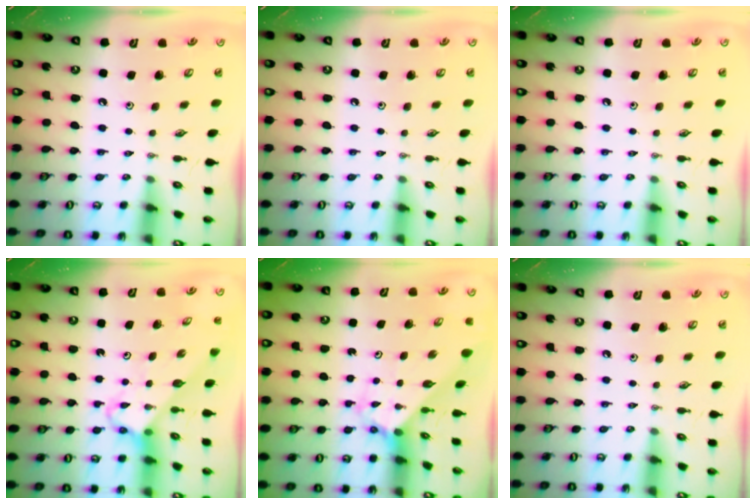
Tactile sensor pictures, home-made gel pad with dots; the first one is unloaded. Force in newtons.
{"total": 0.0}
{"total": 0.0}
{"total": 3.7, "press": 3.7, "slide": 0.1}
{"total": 2.7, "press": 2.7, "slide": 0.3}
{"total": 0.0}